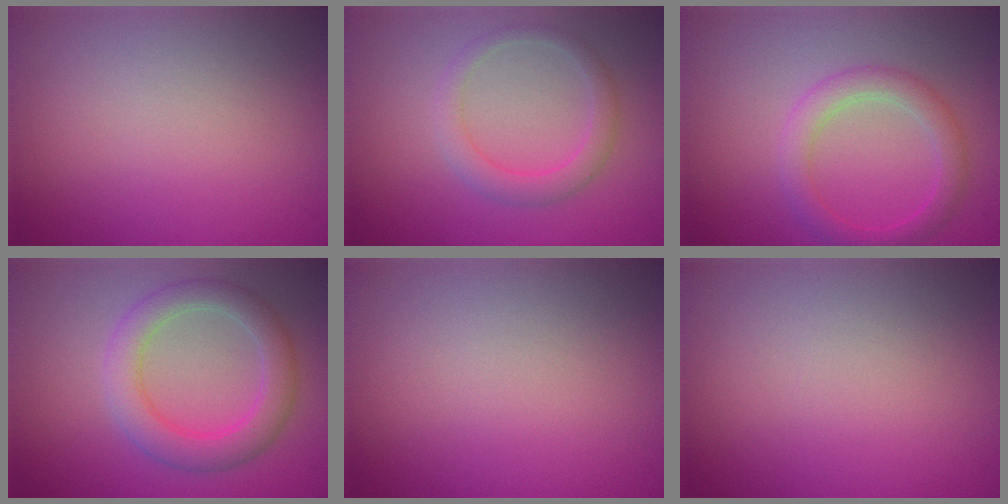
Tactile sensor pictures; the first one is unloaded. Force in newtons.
{"total": 2.4, "press": 2.4, "slide": 0.2}
{"total": 3.0, "press": 3.0, "slide": 0.1}
{"total": 4.3, "press": 4.3, "slide": 0.2}
{"total": 0.0}
{"total": 0.0}